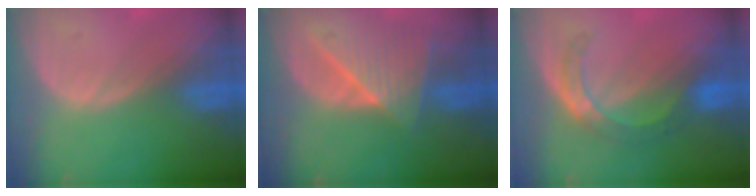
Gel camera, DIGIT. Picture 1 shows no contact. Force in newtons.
{"total": 7.7, "press": 7.2, "slide": 2.7}
{"total": 5.6, "press": 5.4, "slide": 1.6}